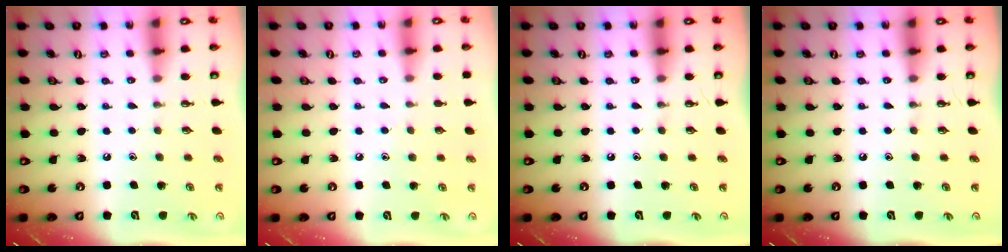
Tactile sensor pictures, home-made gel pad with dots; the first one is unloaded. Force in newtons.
{"total": 4.6, "press": 4.6, "slide": 0.5}
{"total": 0.0}
{"total": 0.0}